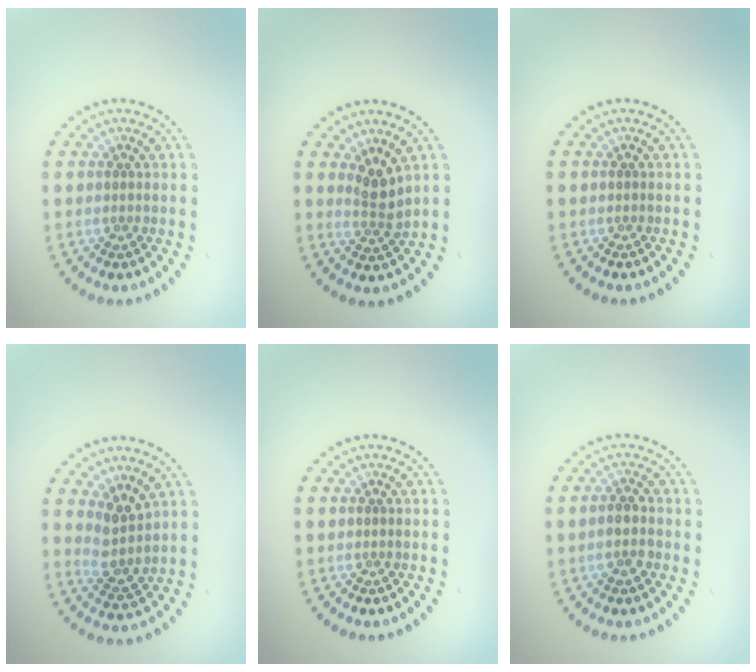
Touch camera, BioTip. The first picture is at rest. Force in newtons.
{"total": 2.5, "press": 1.9, "slide": 1.5}
{"total": 0.0}
{"total": 2.6, "press": 2.1, "slide": 1.6}
{"total": 0.0}
{"total": 1.7, "press": 1.5, "slide": 0.9}